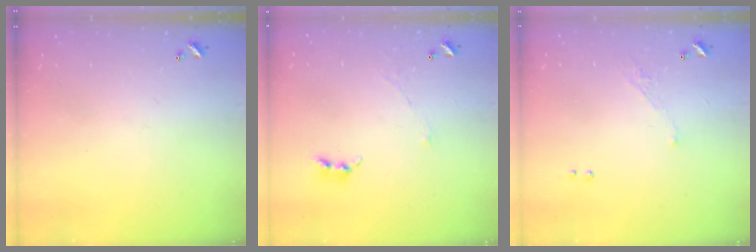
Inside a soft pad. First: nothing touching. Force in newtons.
{"total": 1.1, "press": 1.1, "slide": 0.4}
{"total": 3.1, "press": 3.1, "slide": 0.7}